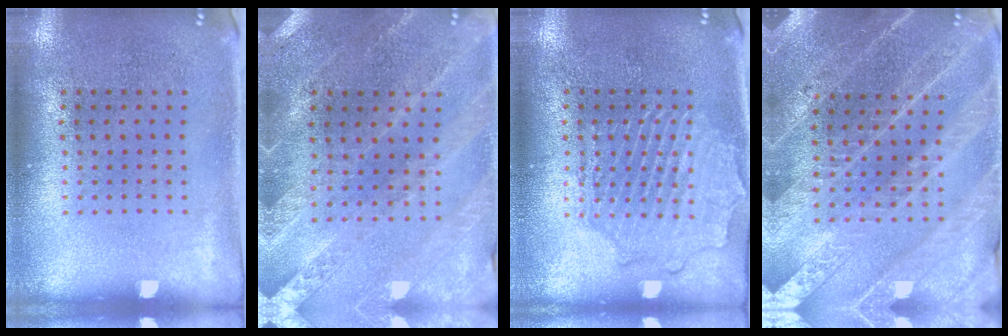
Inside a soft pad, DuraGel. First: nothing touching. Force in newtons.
{"total": 1.0, "press": 1.0, "slide": 0.3}
{"total": 2.6, "press": 2.6, "slide": 0.2}
{"total": 3.7, "press": 3.5, "slide": 1.4}